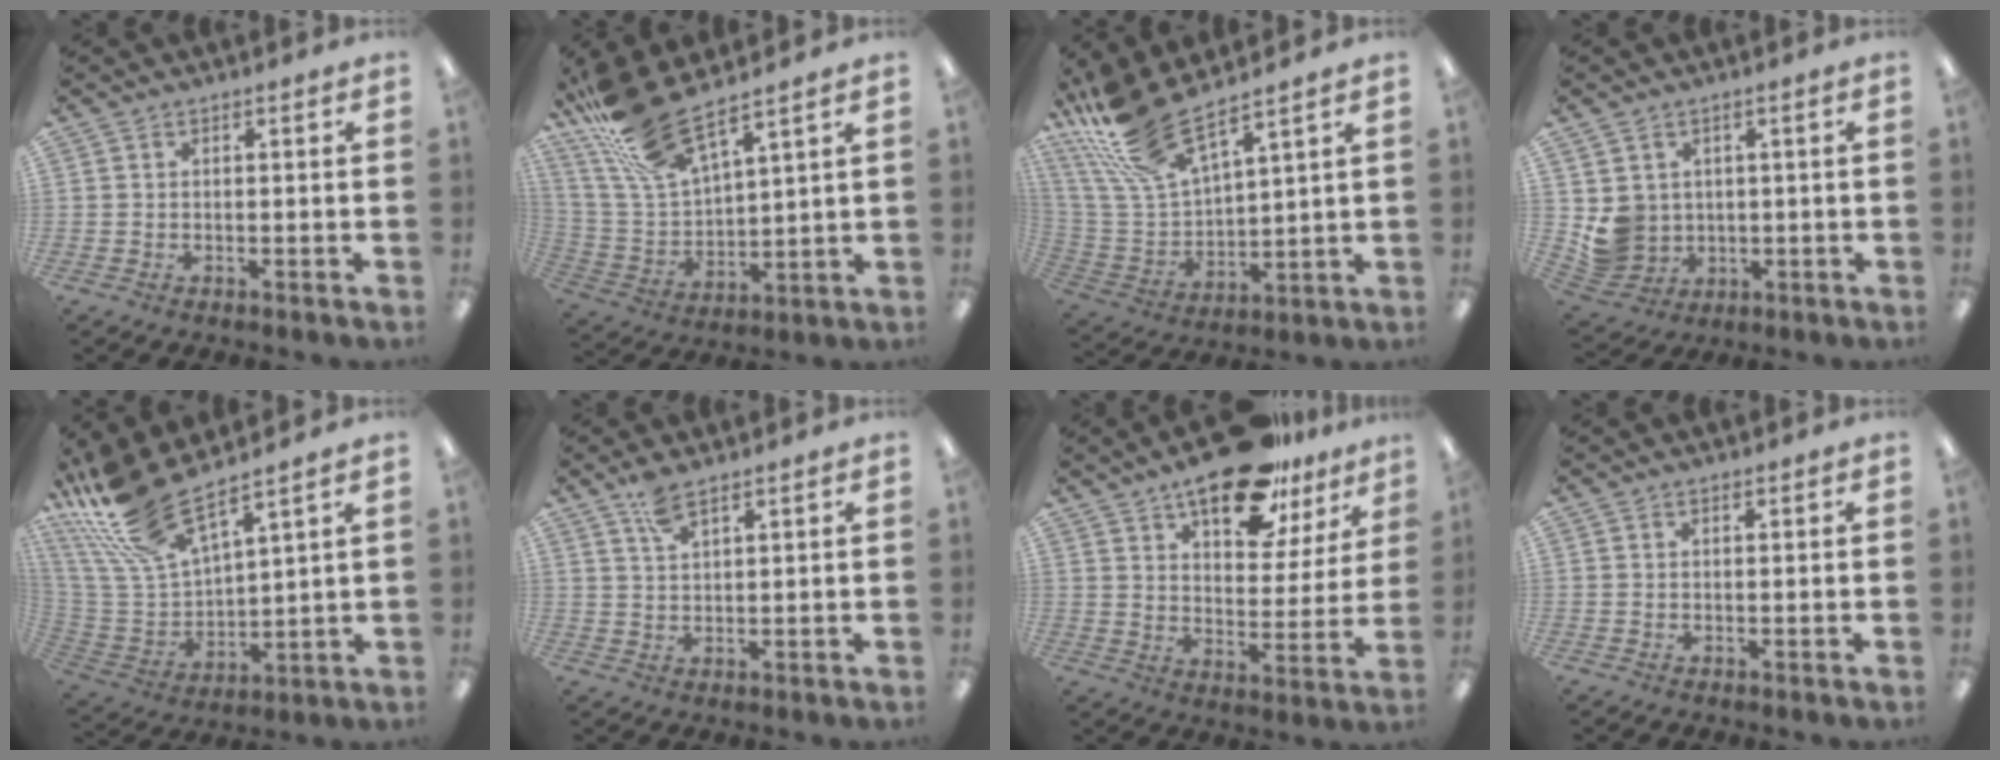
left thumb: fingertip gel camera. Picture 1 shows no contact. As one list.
[{"total": 16.7, "force": [13.4, 4.1, 9.2], "torque": [-0.214, -0.070, 0.239]}, {"total": 17.9, "force": [14.2, 5.1, 9.7], "torque": [-0.234, -0.083, 0.256]}, {"total": 6.5, "force": [1.7, 6.2, 1.0], "torque": [-0.046, -0.007, 0.041]}, {"total": 18.8, "force": [14.9, 5.3, 10.1], "torque": [-0.244, -0.089, 0.269]}, {"total": 5.0, "force": [3.6, 1.5, 3.1], "torque": [-0.071, -0.004, 0.066]}, {"total": 18.3, "force": [13.1, 7.7, 10.1], "torque": [-0.141, -0.074, 0.220]}, {"total": 0.6, "force": [0.5, 0.2, 0.2], "torque": [-0.005, 0.000, 0.010]}]